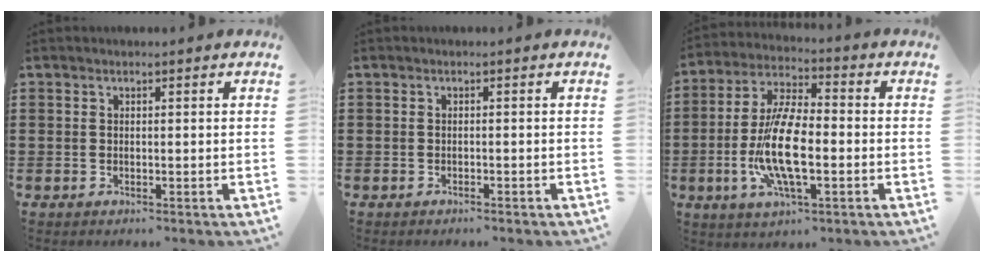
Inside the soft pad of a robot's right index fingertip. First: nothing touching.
{"total": 0.6, "force": [-0.6, 0.0, 0.1], "torque": [-0.003, -0.002, -0.012]}
{"total": 11.3, "force": [-2.6, 4.2, 10.1], "torque": [-0.230, -0.012, -0.053]}